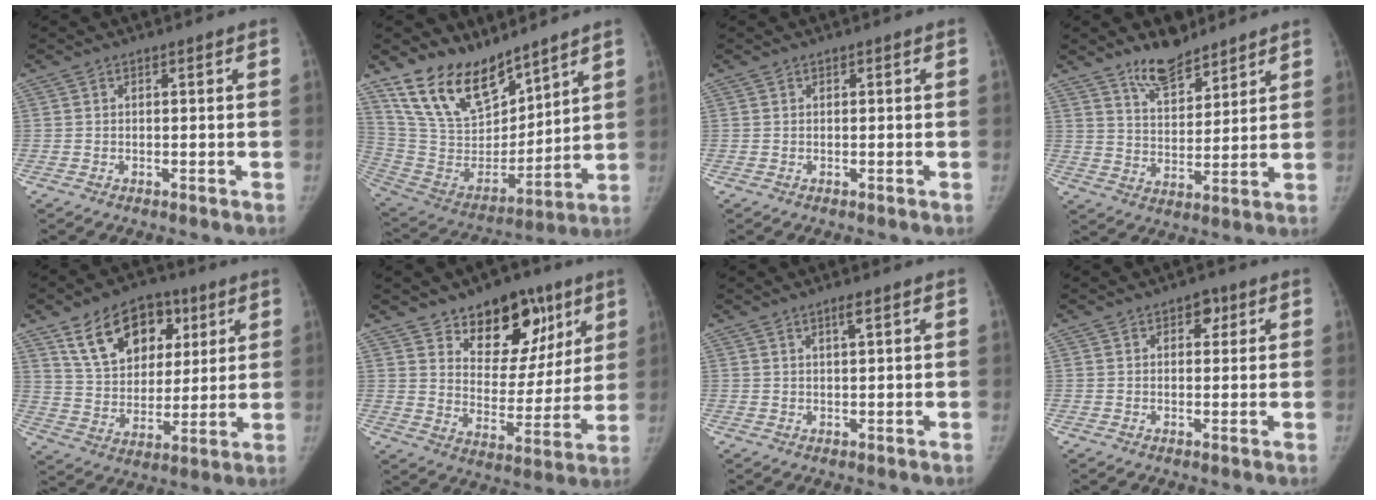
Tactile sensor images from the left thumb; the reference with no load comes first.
{"total": 18.4, "force": [14.2, 8.1, 8.4], "torque": [-0.110, -0.076, 0.280]}
{"total": 0.0}
{"total": 9.3, "force": [7.3, 3.8, 4.2], "torque": [-0.044, -0.056, 0.133]}
{"total": 16.8, "force": [8.2, 11.3, 9.3], "torque": [-0.109, -0.022, 0.149]}
{"total": 17.0, "force": [10.3, 10.2, 8.8], "torque": [-0.057, -0.052, 0.161]}
{"total": 1.8, "force": [1.1, 0.2, 1.5], "torque": [-0.027, -0.003, 0.021]}
{"total": 2.9, "force": [1.4, 1.9, 1.7], "torque": [-0.003, -0.002, 0.016]}